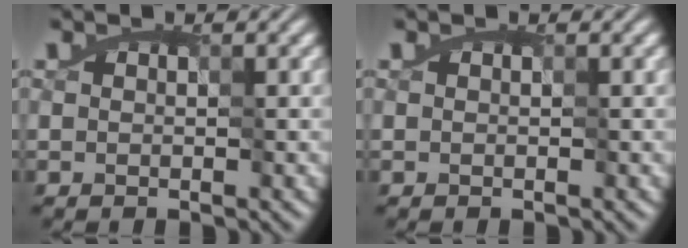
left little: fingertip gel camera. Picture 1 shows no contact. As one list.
[{"total": 0.0}]